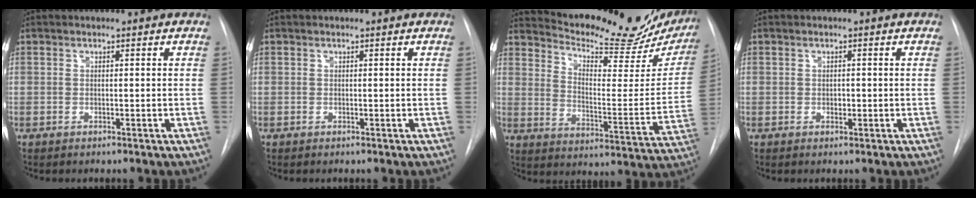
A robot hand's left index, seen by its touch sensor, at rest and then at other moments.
{"total": 0.0}
{"total": 23.9, "force": [21.4, 5.1, 9.2], "torque": [-0.139, -0.074, 0.271]}
{"total": 1.1, "force": [-0.9, 0.5, 0.5], "torque": [-0.006, -0.006, -0.013]}